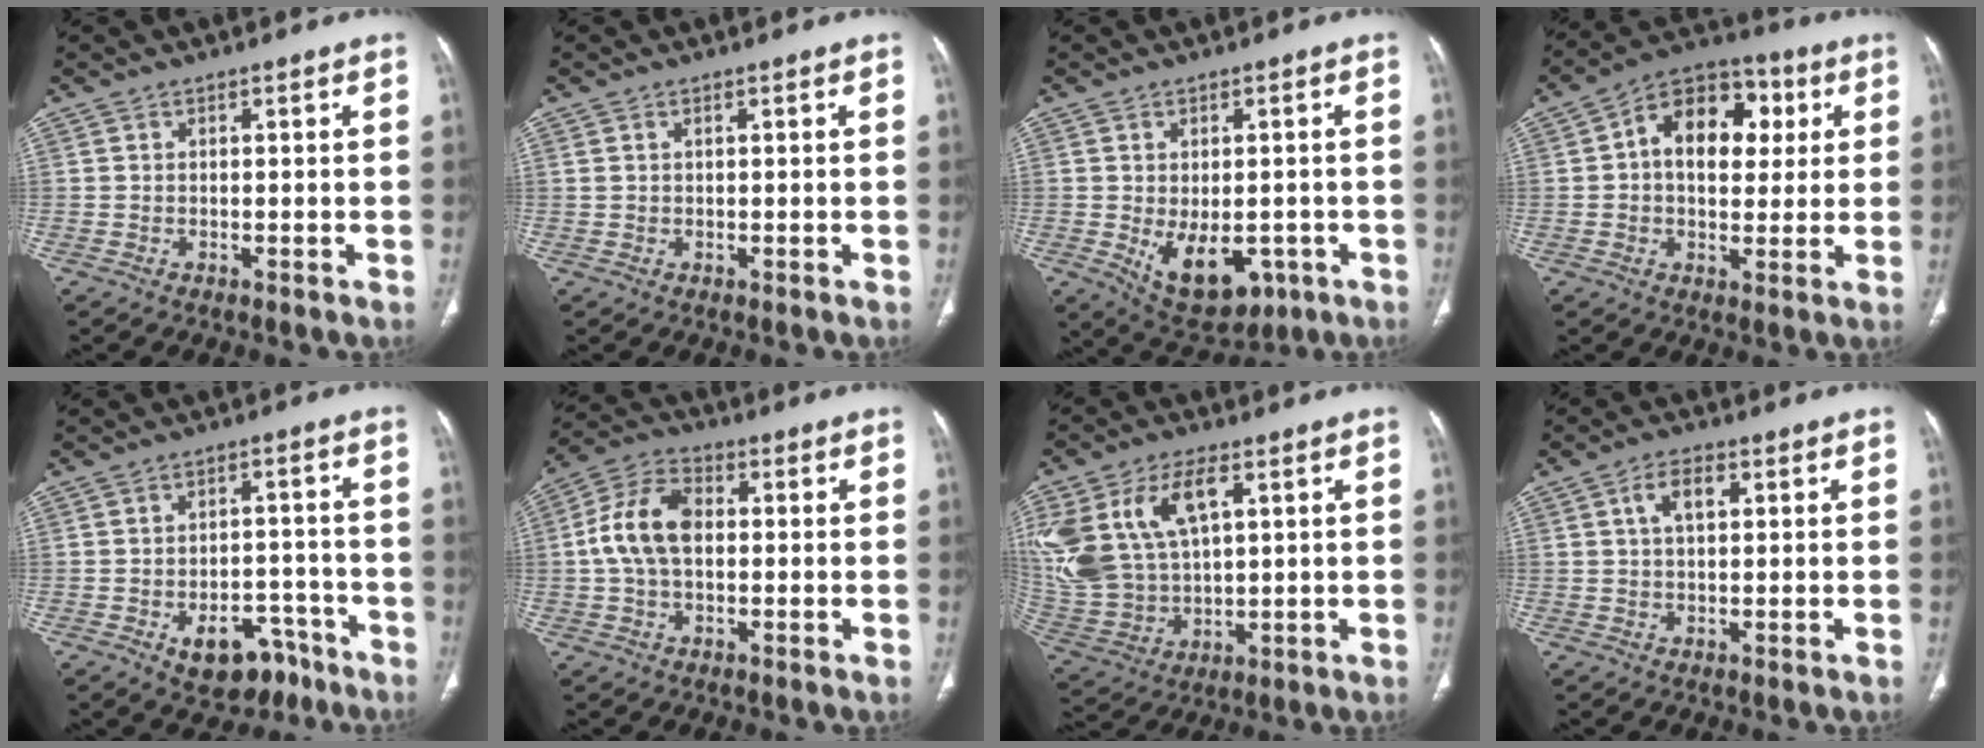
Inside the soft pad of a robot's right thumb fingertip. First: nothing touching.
{"total": 0.7, "force": [0.3, 0.4, 0.5], "torque": [-0.011, 0.008, 0.009]}
{"total": 11.2, "force": [-3.2, 6.7, 8.4], "torque": [-0.108, -0.003, -0.026]}
{"total": 14.7, "force": [3.1, 9.9, 10.5], "torque": [-0.120, 0.018, 0.039]}
{"total": 9.8, "force": [-5.6, 6.2, 5.0], "torque": [-0.045, 0.044, -0.071]}
{"total": 11.0, "force": [0.4, 7.0, 8.4], "torque": [-0.165, 0.027, 0.003]}
{"total": 19.9, "force": [6.7, 11.7, 14.6], "torque": [-0.315, -0.008, 0.140]}
{"total": 4.9, "force": [1.5, 2.6, 3.8], "torque": [-0.068, 0.009, 0.025]}